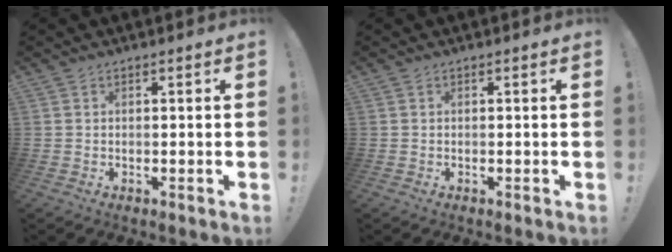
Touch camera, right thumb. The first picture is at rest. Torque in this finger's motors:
{"motor_torque": [0.18, 0.02, 0.19, -0.09, 0.01]}